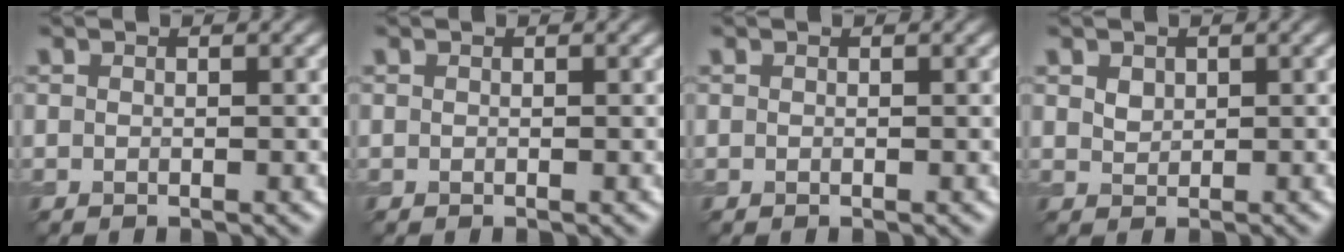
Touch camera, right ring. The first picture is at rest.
{"total": 0.0}
{"total": 0.0}
{"total": 1.2, "force": [0.6, 0.8, 0.5], "torque": [-0.008, 0.000, 0.014]}